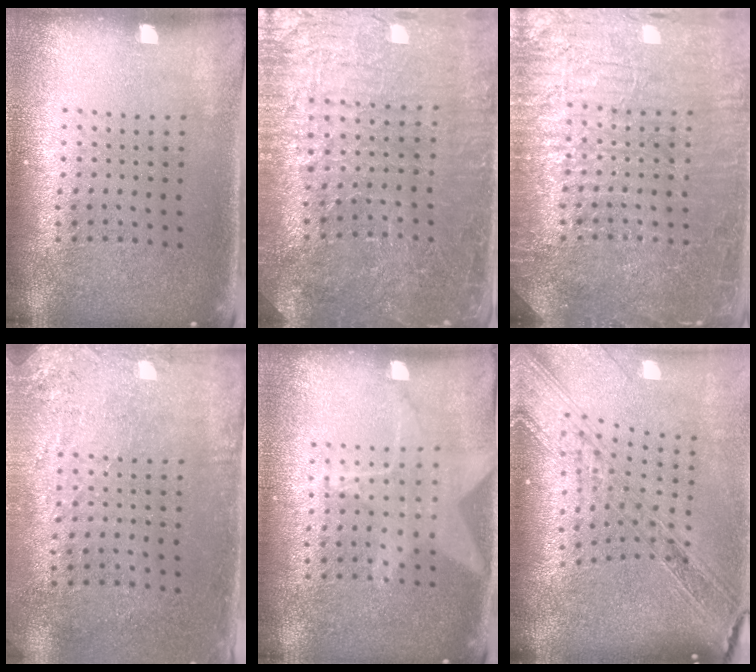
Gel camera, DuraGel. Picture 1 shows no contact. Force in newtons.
{"total": 3.4, "press": 3.4, "slide": 0.3}
{"total": 7.1, "press": 7.1, "slide": 1.0}
{"total": 2.8, "press": 2.3, "slide": 1.6}
{"total": 1.1, "press": 1.1, "slide": 0.3}
{"total": 2.8, "press": 2.2, "slide": 1.7}